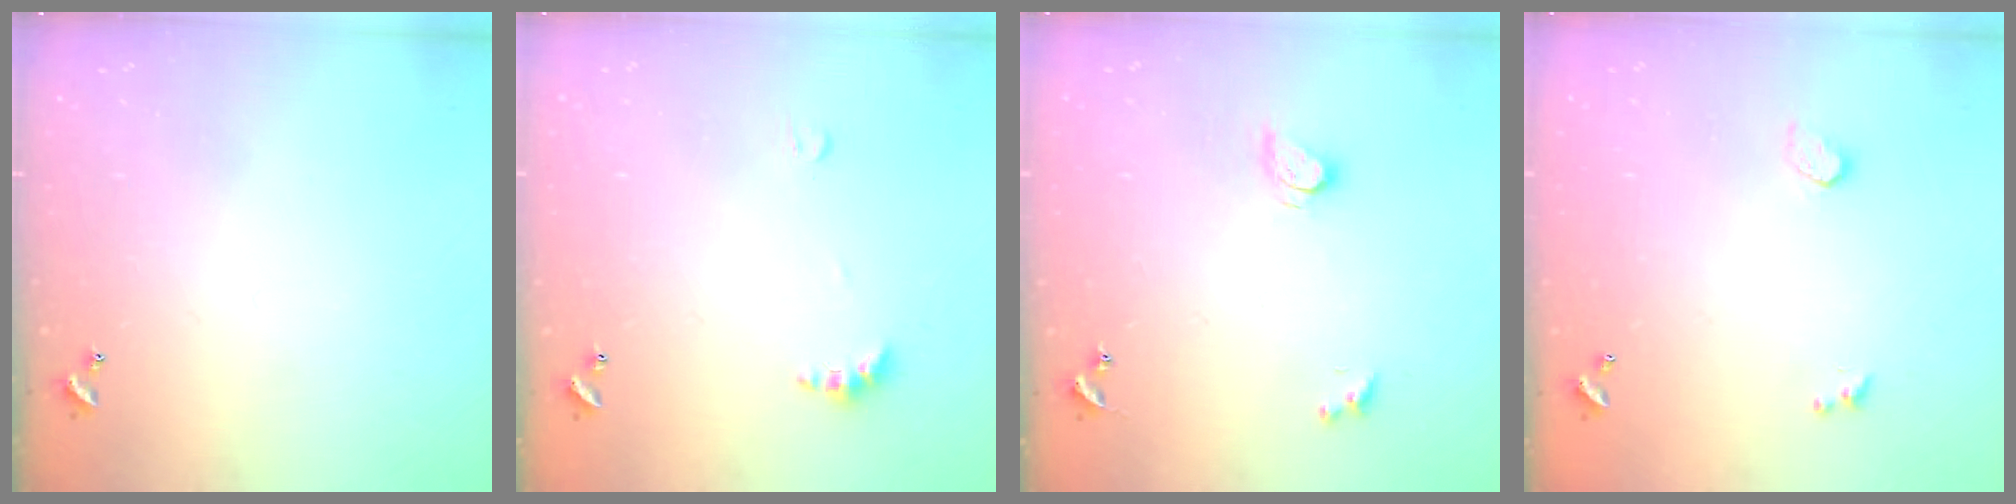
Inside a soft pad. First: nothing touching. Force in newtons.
{"total": 3.2, "press": 3.1, "slide": 0.8}
{"total": 2.6, "press": 2.6, "slide": 0.2}
{"total": 1.0, "press": 0.7, "slide": 0.7}